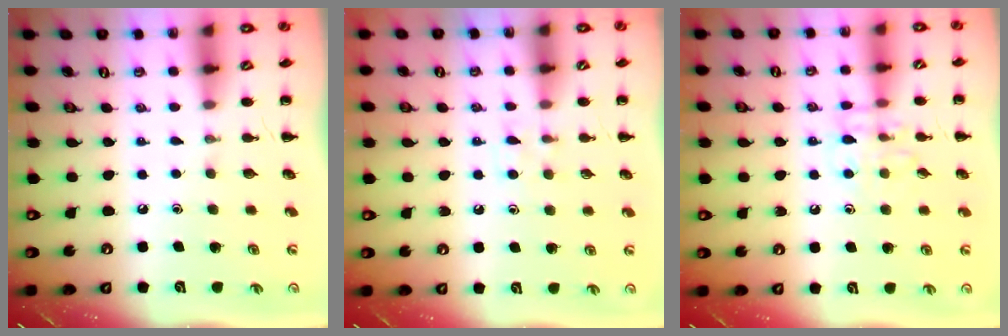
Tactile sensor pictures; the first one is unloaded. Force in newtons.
{"total": 4.4, "press": 4.1, "slide": 1.6}
{"total": 8.8, "press": 8.8, "slide": 0.9}